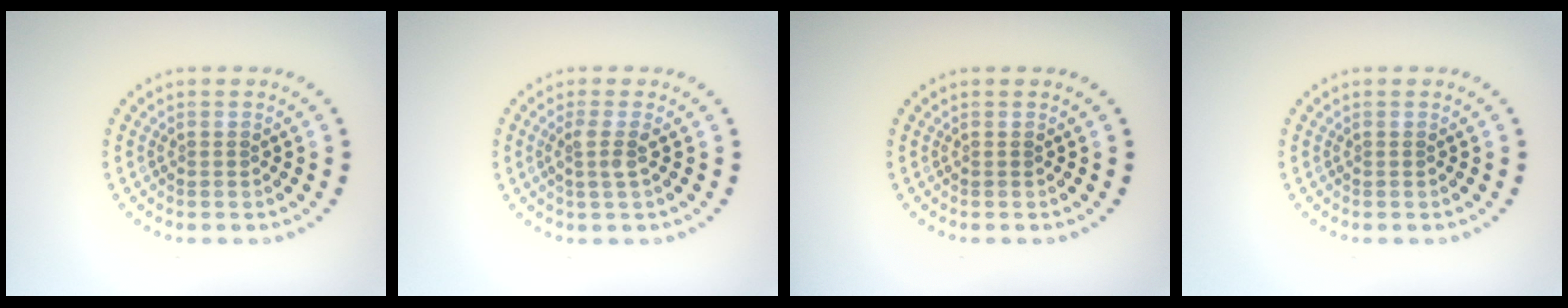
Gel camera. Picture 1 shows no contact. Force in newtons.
{"total": 1.9, "press": 1.4, "slide": 1.2}
{"total": 0.0}
{"total": 0.0}